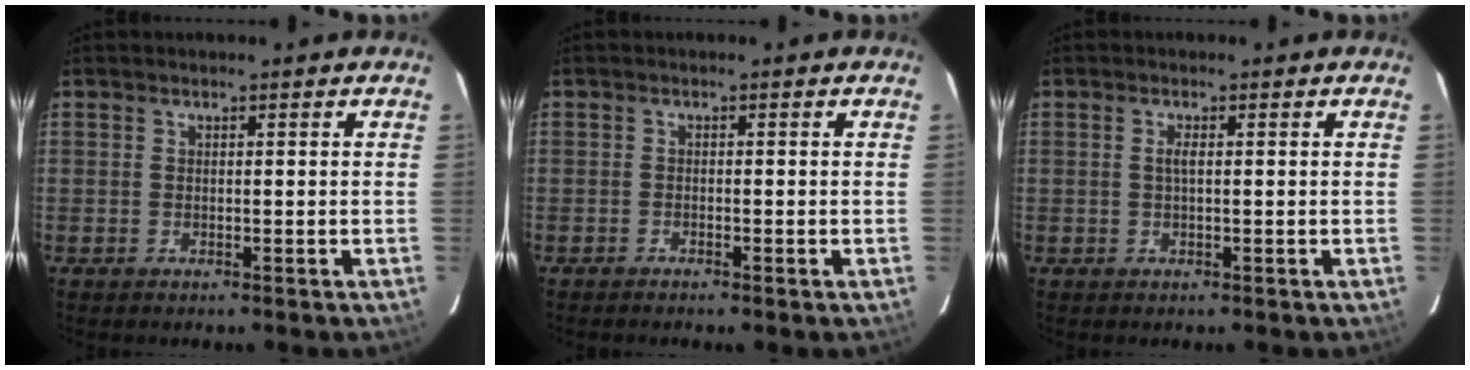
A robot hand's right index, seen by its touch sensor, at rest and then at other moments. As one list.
[{"total": 0.6, "force": [-0.6, 0.1, 0.3], "torque": [-0.007, 0.000, -0.012]}, {"total": 1.1, "force": [0.1, 0.0, 1.1], "torque": [-0.022, 0.001, 0.000]}]